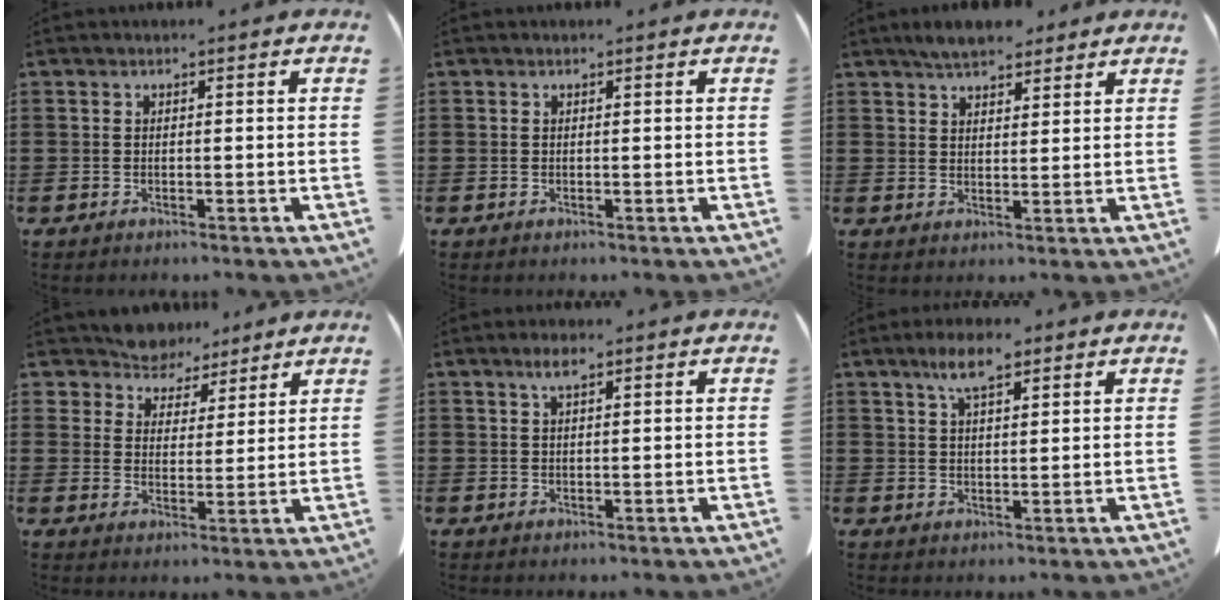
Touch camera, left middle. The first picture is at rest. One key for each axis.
{"total": 0.0}
{"total": 4.7, "fx": 4.2, "fy": 1.3, "fz": 1.6, "tx": -0.042, "ty": -0.005, "tz": 0.081}
{"total": 5.7, "fx": 5.3, "fy": 2.3, "fz": -0.3, "tx": -0.027, "ty": -0.030, "tz": 0.098}
{"total": 2.4, "fx": 1.3, "fy": 0.5, "fz": 1.9, "tx": -0.040, "ty": 0.002, "tz": 0.023}
{"total": 5.8, "fx": 3.8, "fy": 1.5, "fz": 4.2, "tx": -0.089, "ty": 0.000, "tz": 0.066}